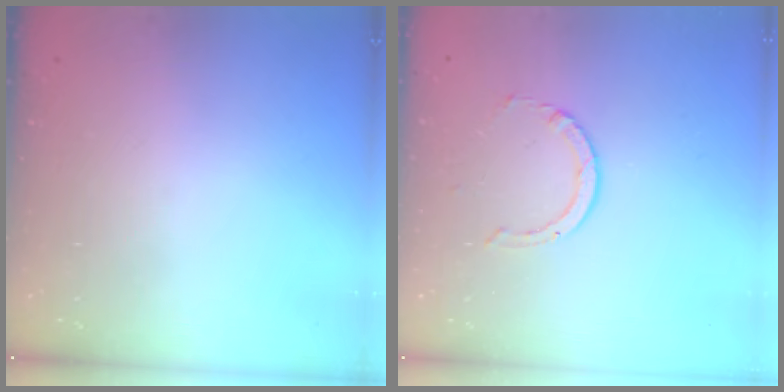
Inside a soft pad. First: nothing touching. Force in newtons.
{"total": 3.3, "press": 3.3, "slide": 0.3}